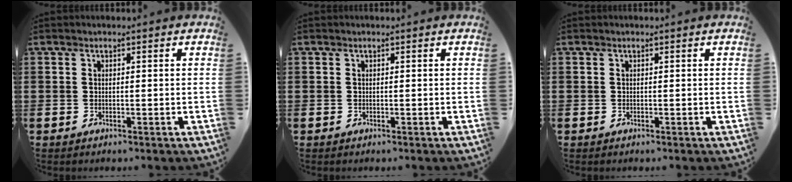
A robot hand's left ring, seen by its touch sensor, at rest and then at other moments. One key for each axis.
{"total": 0.0}
{"total": 0.0}